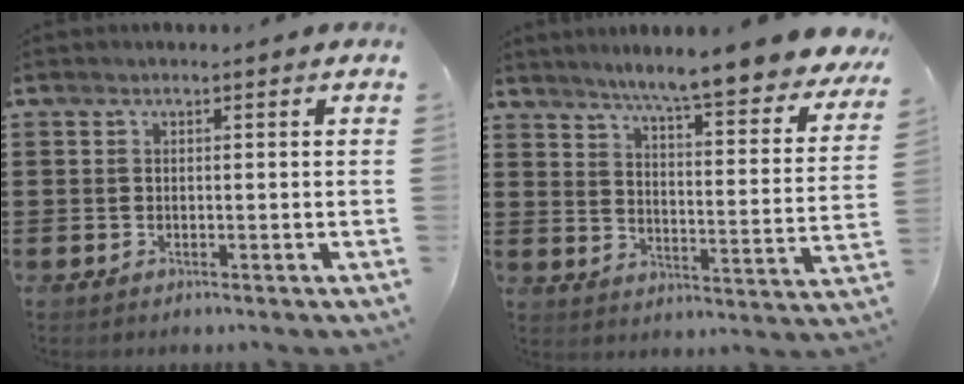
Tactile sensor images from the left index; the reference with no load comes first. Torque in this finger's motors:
{"motor_torque": [1.25, -0.89, 1.05, 0.21]}